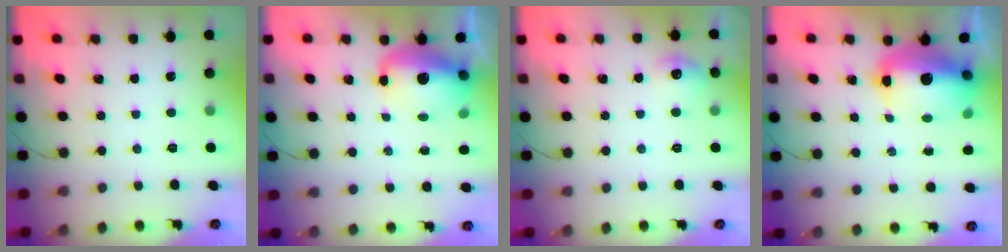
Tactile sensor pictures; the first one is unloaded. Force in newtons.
{"total": 13.4, "press": 13.0, "slide": 3.1}
{"total": 7.6, "press": 7.5, "slide": 1.3}
{"total": 20.6, "press": 16.5, "slide": 12.3}